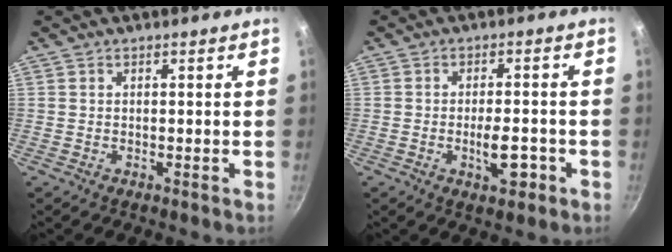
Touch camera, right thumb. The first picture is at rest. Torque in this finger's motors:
{"motor_torque": [1.50, 0.28, 0.61, -1.20, 0.26]}